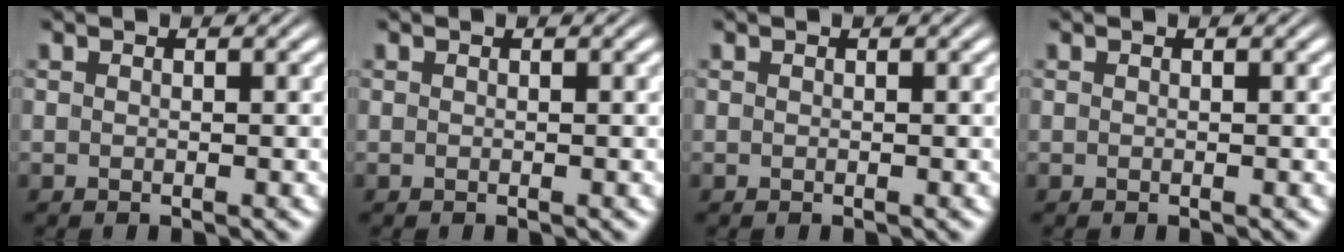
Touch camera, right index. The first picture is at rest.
{"total": 0.0}
{"total": 0.0}
{"total": 0.0}